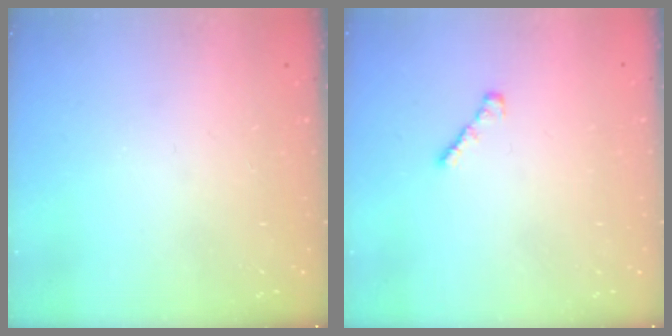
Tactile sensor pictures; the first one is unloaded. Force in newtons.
{"total": 1.3, "press": 1.3, "slide": 0.4}